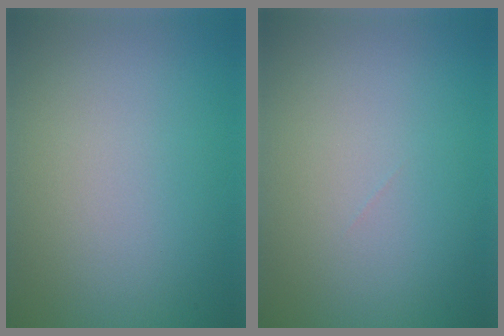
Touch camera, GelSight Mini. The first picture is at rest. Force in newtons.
{"total": 0.0}